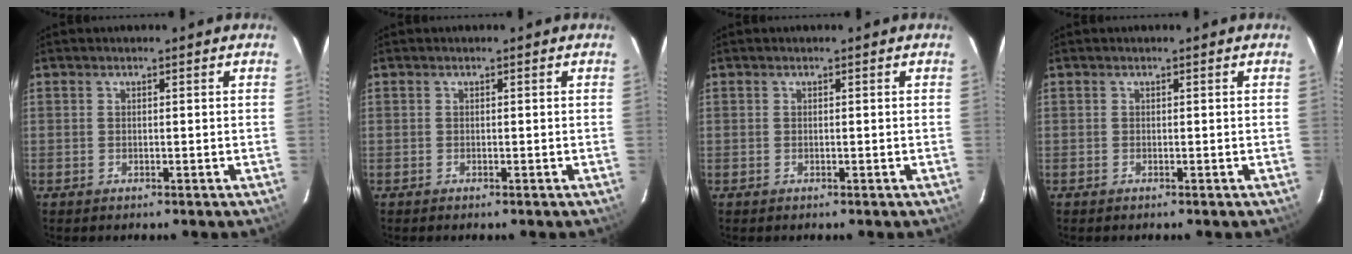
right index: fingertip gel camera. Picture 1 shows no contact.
{"total": 0.0}
{"total": 0.0}
{"total": 0.0}